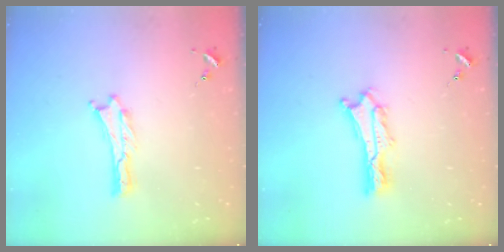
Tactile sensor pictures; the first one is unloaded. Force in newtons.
{"total": 2.0, "press": 2.0, "slide": 0.2}